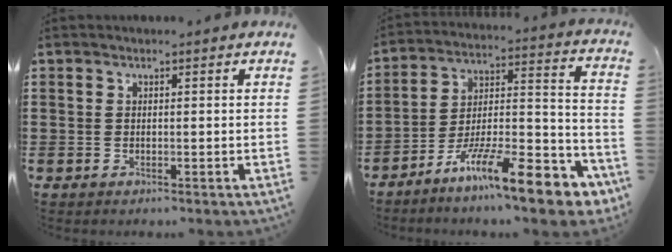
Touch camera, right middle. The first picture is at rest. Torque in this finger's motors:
{"motor_torque": [2.14, 0.00, 1.05, 0.21]}